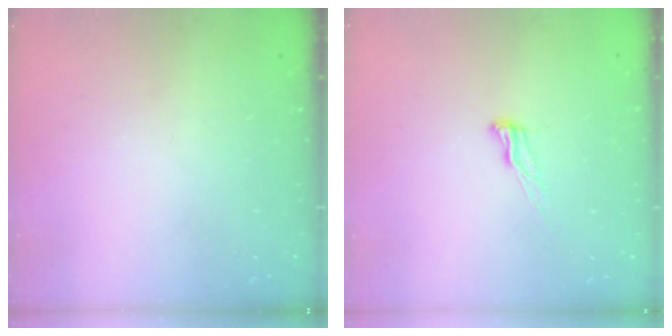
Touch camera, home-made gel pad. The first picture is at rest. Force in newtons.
{"total": 6.5, "press": 6.5, "slide": 0.7}